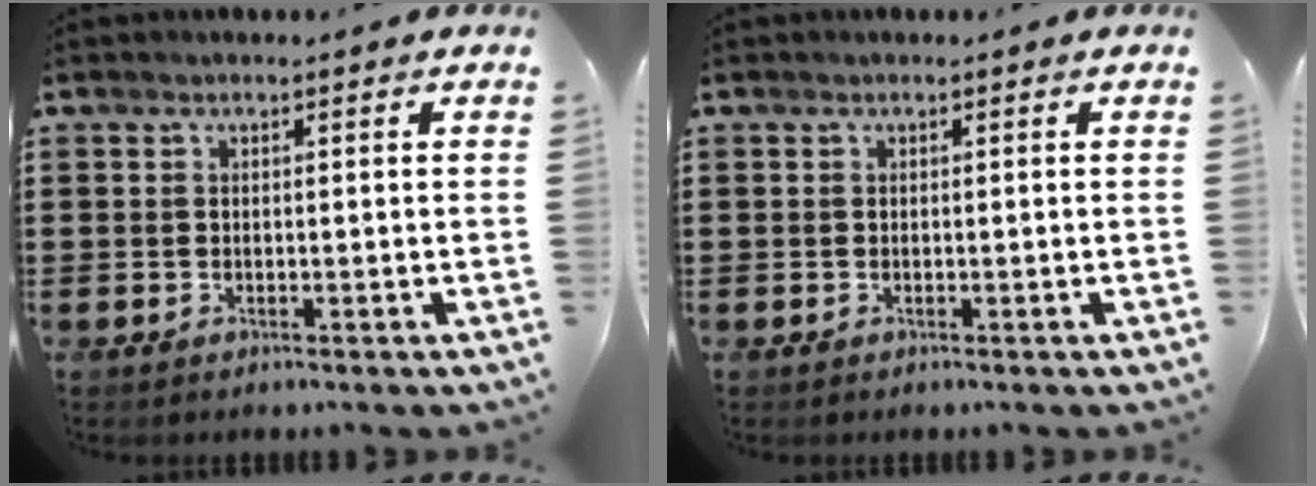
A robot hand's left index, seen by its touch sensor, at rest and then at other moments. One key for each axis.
{"total": 0.0}